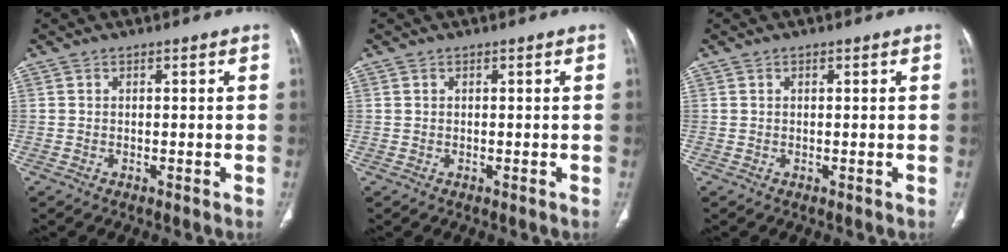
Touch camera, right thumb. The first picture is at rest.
{"total": 0.0}
{"total": 0.0}